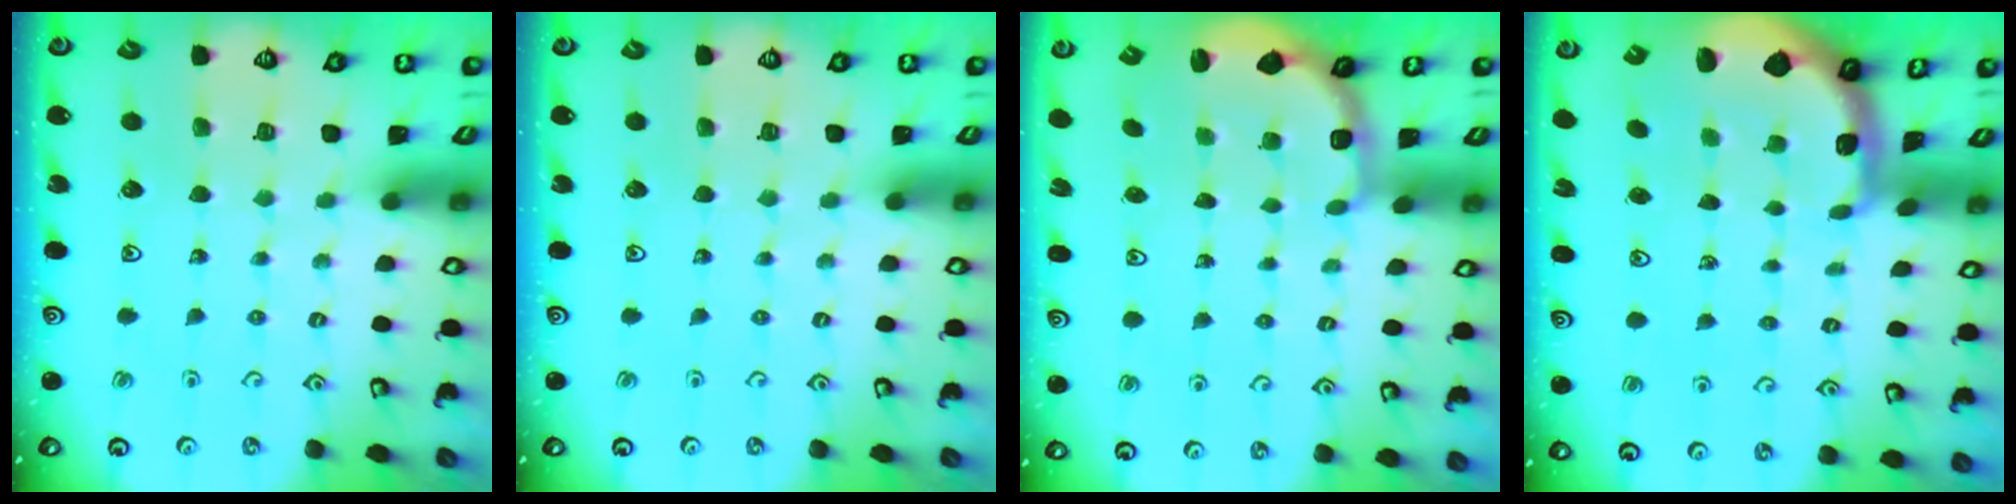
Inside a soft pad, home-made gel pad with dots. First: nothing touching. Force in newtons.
{"total": 0.0}
{"total": 3.0, "press": 2.2, "slide": 2.0}
{"total": 1.0, "press": 0.9, "slide": 0.4}